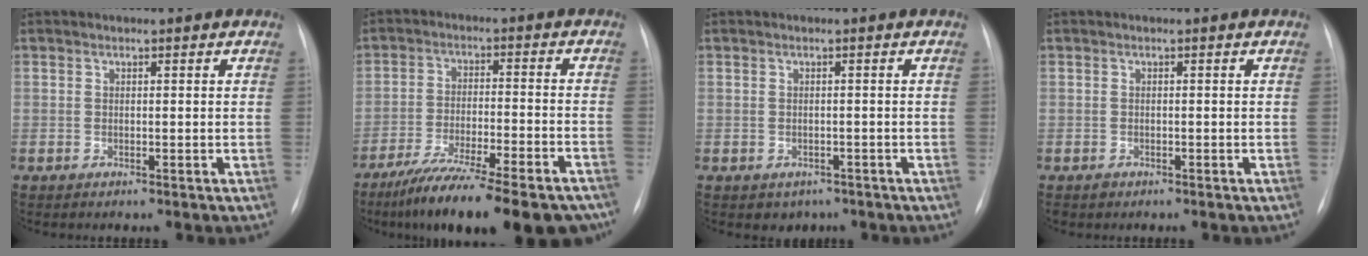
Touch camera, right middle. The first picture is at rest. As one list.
[{"total": 21.9, "force": [-17.8, 3.6, 12.2], "torque": [-0.143, -0.016, -0.261]}, {"total": 2.6, "force": [-1.6, 1.9, 0.6], "torque": [-0.007, 0.005, -0.013]}, {"total": 0.8, "force": [-0.5, 0.5, 0.0], "torque": [-0.003, 0.001, -0.009]}]